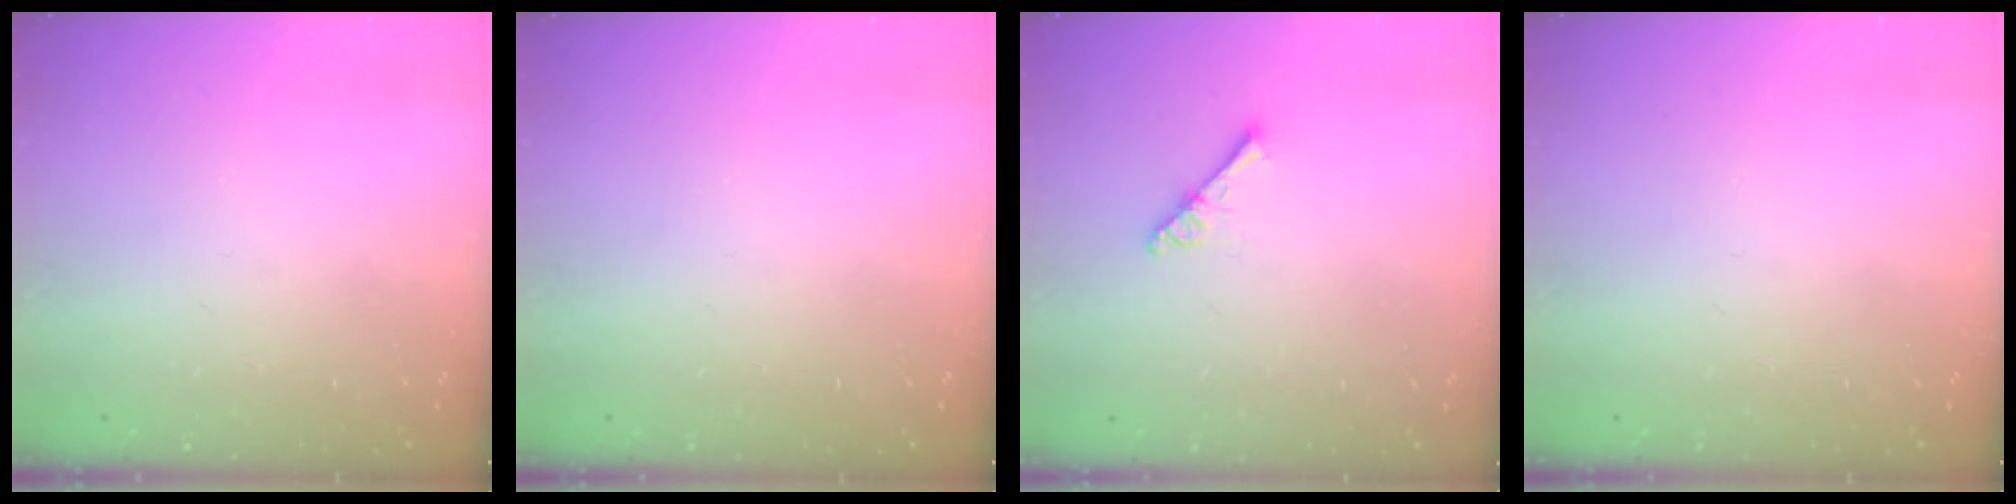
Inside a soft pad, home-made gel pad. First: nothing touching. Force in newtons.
{"total": 0.0}
{"total": 2.5, "press": 2.5, "slide": 0.3}
{"total": 0.0}